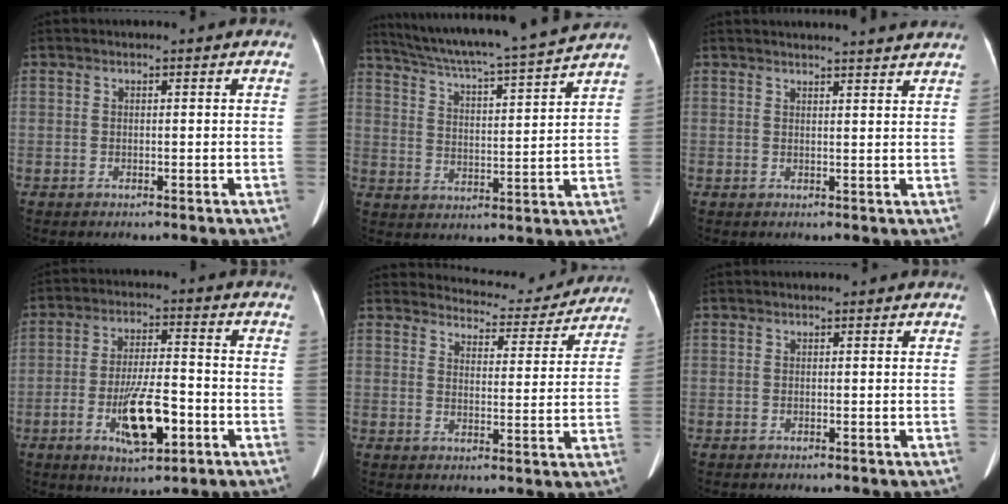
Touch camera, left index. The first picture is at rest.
{"total": 16.8, "force": [15.3, -1.6, 6.8], "torque": [-0.123, -0.019, 0.228]}
{"total": 10.5, "force": [10.1, -0.3, 3.1], "torque": [-0.039, 0.004, 0.105]}
{"total": 10.0, "force": [-3.8, 2.8, 8.8], "torque": [-0.166, -0.002, -0.063]}
{"total": 11.7, "force": [11.4, 2.7, 1.0], "torque": [-0.001, -0.008, 0.131]}
{"total": 0.0}